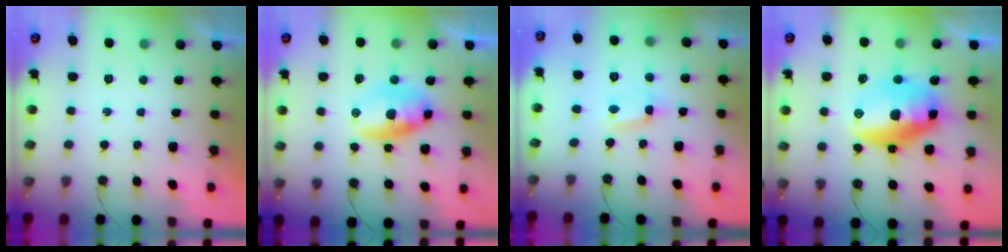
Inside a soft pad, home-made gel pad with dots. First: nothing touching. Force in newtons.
{"total": 18.1, "press": 11.8, "slide": 13.7}
{"total": 0.6, "press": 0.3, "slide": 0.5}
{"total": 16.1, "press": 16.1, "slide": 1.5}